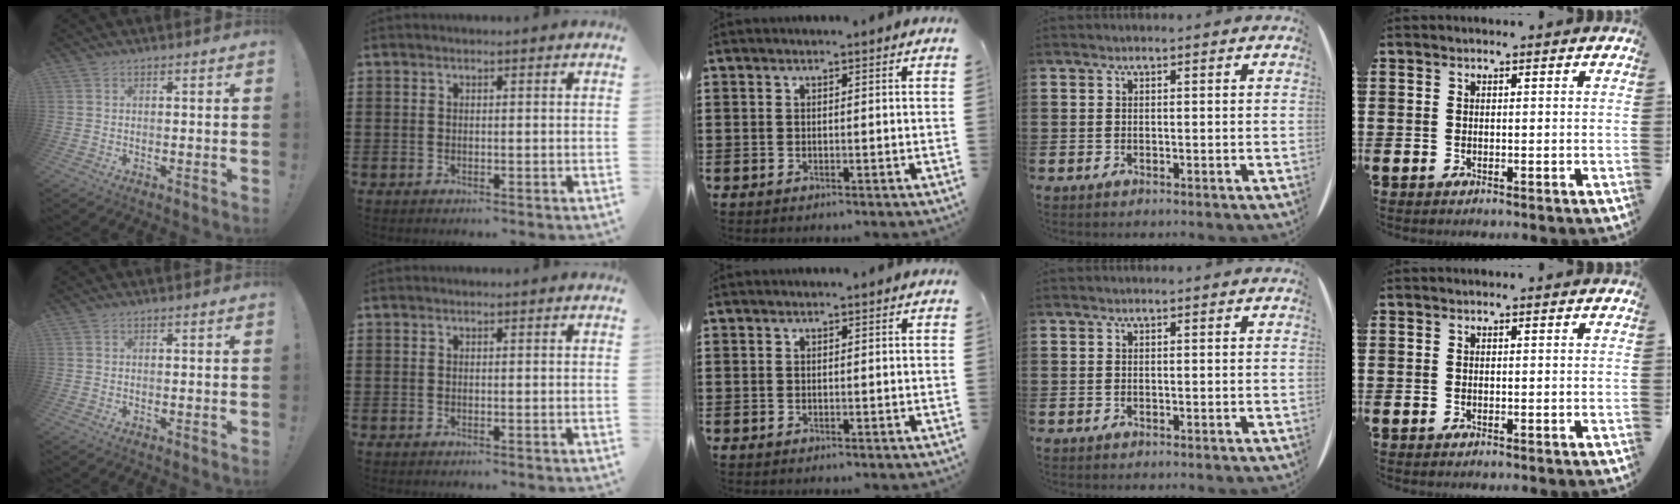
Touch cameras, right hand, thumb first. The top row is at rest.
{}